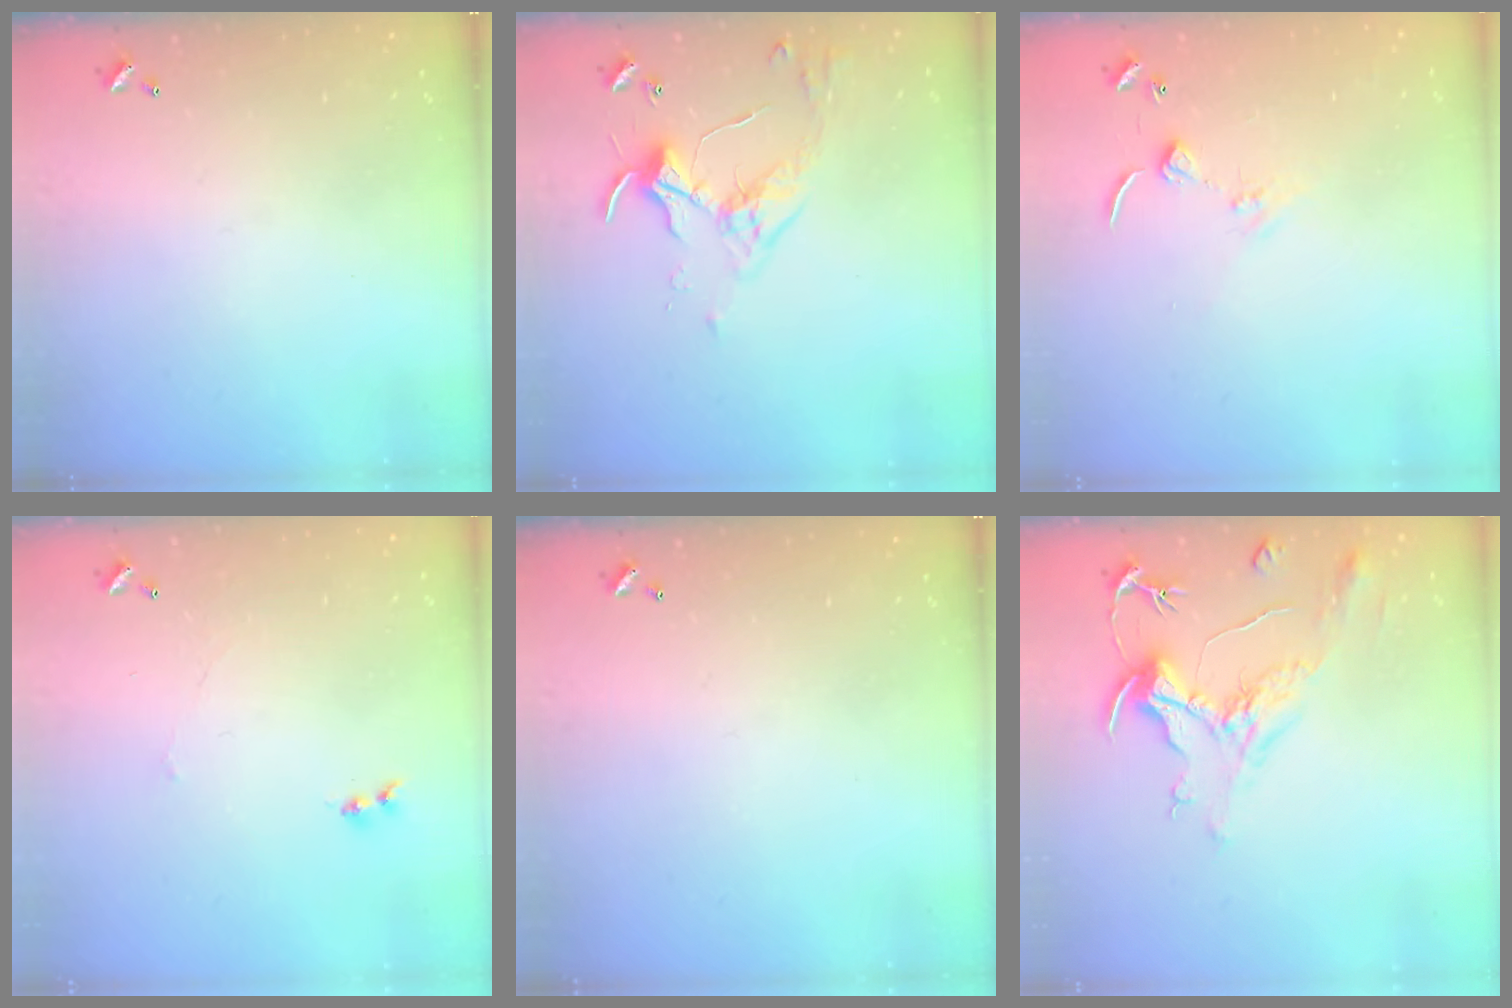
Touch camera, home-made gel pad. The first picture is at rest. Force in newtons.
{"total": 3.4, "press": 3.4, "slide": 0.7}
{"total": 3.8, "press": 3.7, "slide": 0.6}
{"total": 1.3, "press": 1.2, "slide": 0.4}
{"total": 0.0}
{"total": 2.2, "press": 1.7, "slide": 1.4}